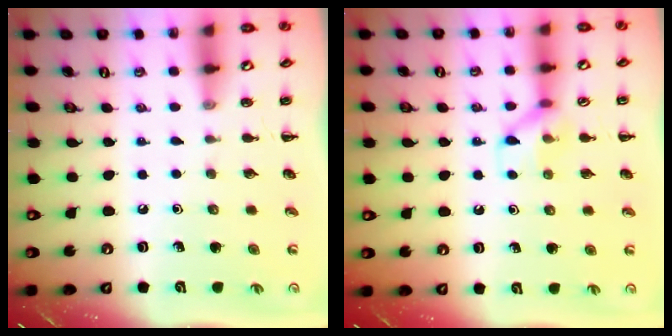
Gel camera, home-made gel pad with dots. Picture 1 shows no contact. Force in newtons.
{"total": 7.9, "press": 7.9, "slide": 0.6}